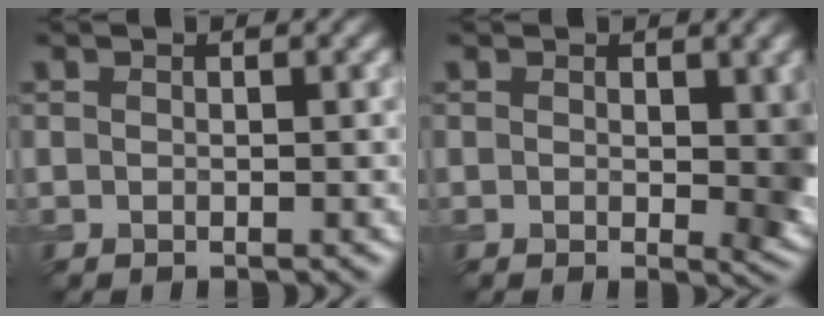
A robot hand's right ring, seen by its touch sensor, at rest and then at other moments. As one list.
[{"total": 3.9, "force": [0.3, 1.3, 3.6], "torque": [-0.040, -0.003, 0.007]}]